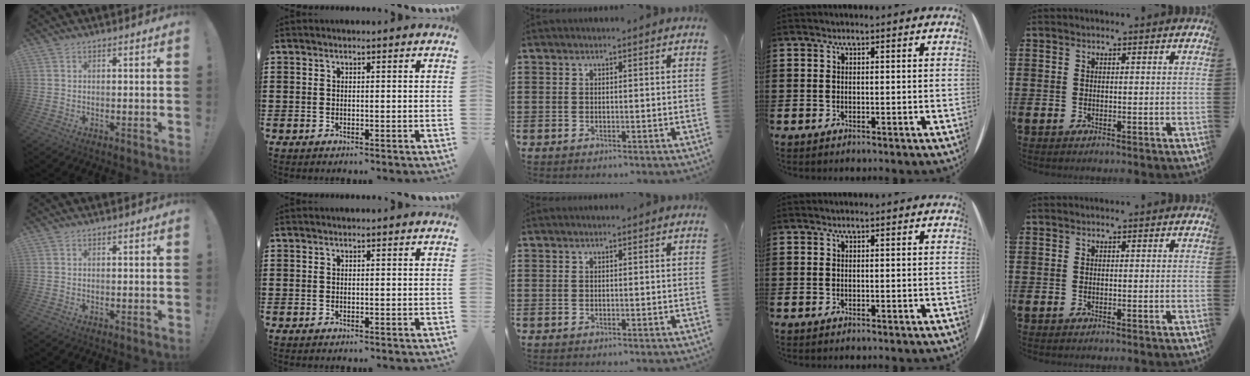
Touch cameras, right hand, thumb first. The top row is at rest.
{}